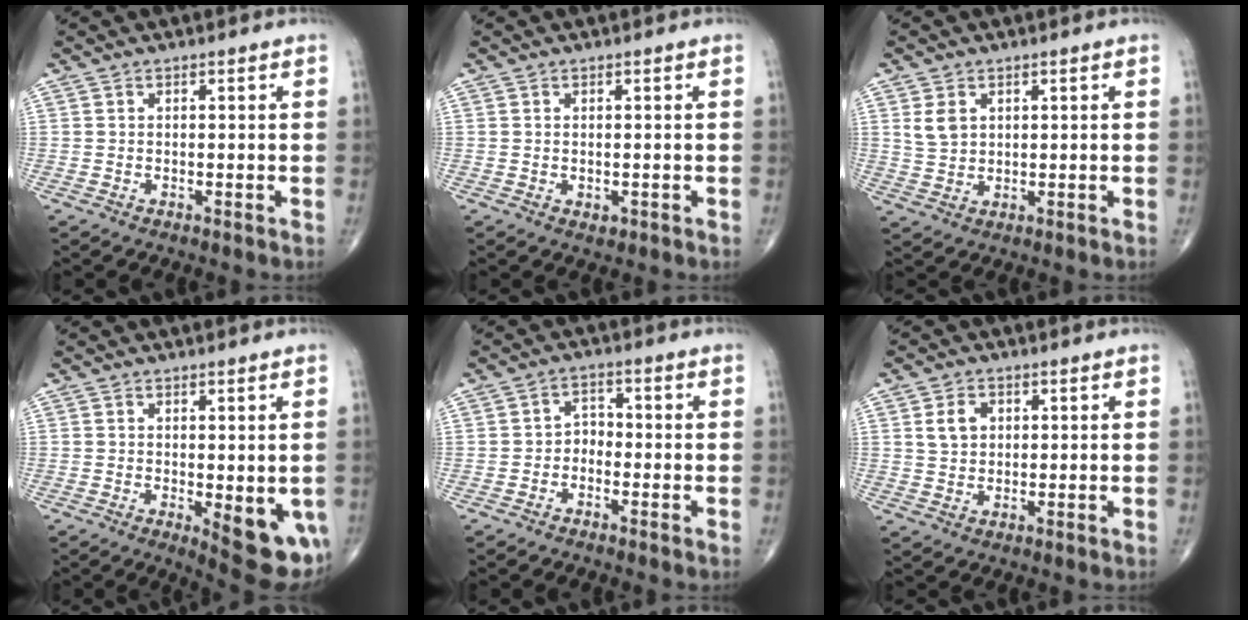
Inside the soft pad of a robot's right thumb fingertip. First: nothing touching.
{"total": 1.2, "force": [-0.3, 0.8, 0.8], "torque": [-0.008, -0.003, -0.002]}
{"total": 4.0, "force": [1.5, 2.9, 2.3], "torque": [-0.037, -0.006, 0.036]}
{"total": 10.0, "force": [-2.5, 3.7, 8.9], "torque": [-0.095, -0.020, -0.022]}
{"total": 3.0, "force": [-1.4, 2.2, 1.5], "torque": [-0.007, 0.021, -0.034]}
{"total": 4.3, "force": [1.2, 3.3, 2.5], "torque": [-0.027, -0.001, 0.023]}